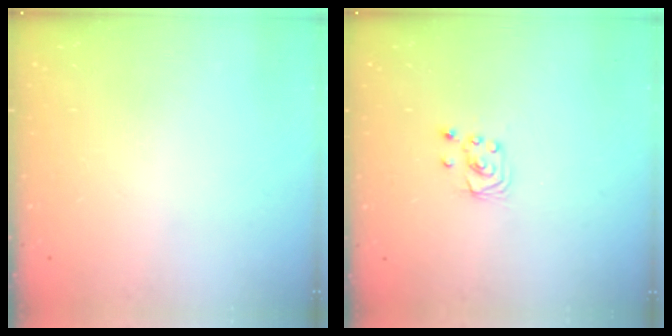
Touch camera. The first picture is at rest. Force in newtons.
{"total": 2.7, "press": 2.7, "slide": 0.2}